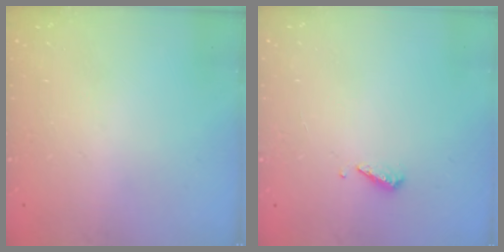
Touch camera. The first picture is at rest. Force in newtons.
{"total": 4.0, "press": 3.9, "slide": 0.3}